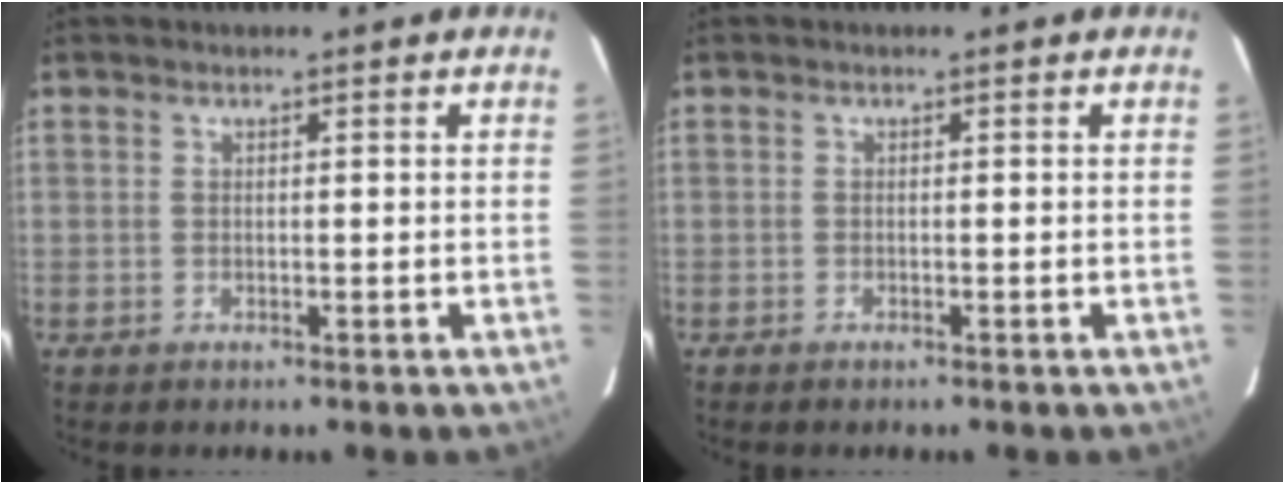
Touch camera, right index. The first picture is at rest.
{"total": 0.6, "force": [-0.6, 0.1, 0.3], "torque": [-0.010, -0.002, -0.008]}